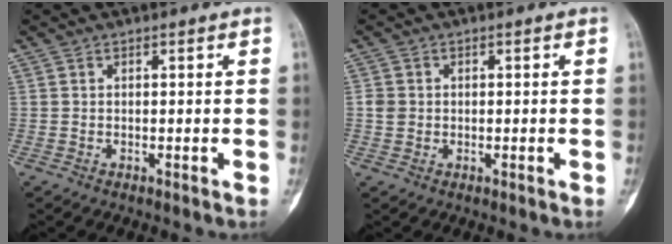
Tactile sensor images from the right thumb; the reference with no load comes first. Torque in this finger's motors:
{"motor_torque": [-0.46, 0.55, 0.30, 0.18, 0.01]}